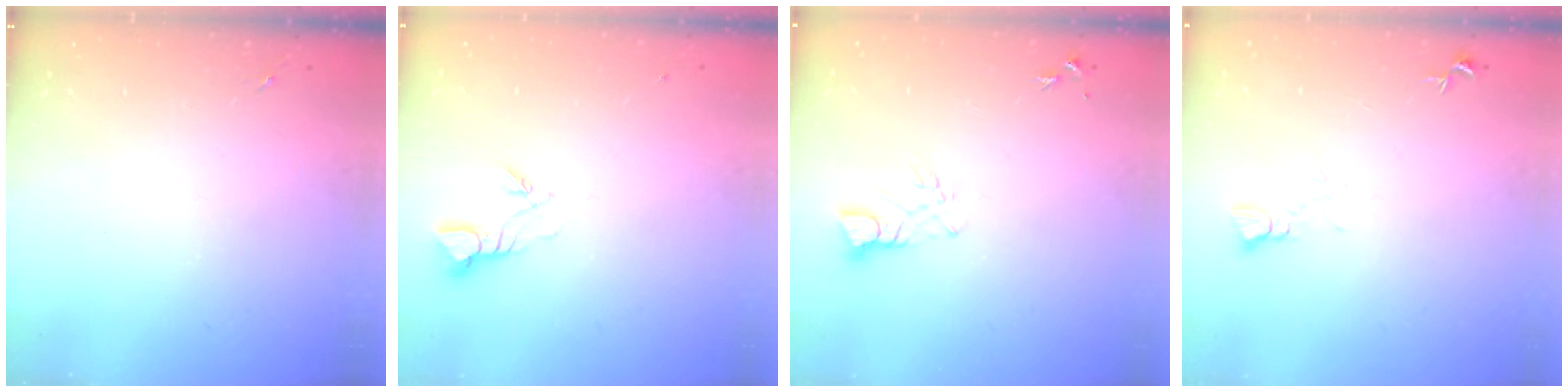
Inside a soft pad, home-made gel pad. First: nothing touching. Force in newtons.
{"total": 3.8, "press": 3.8, "slide": 0.3}
{"total": 4.0, "press": 4.0, "slide": 0.4}
{"total": 4.3, "press": 4.3, "slide": 0.4}